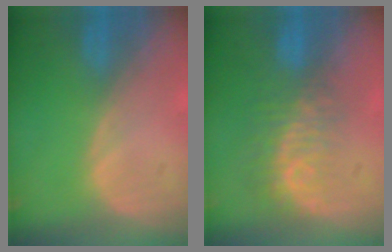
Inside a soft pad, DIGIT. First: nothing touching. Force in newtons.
{"total": 8.2, "press": 7.0, "slide": 4.3}